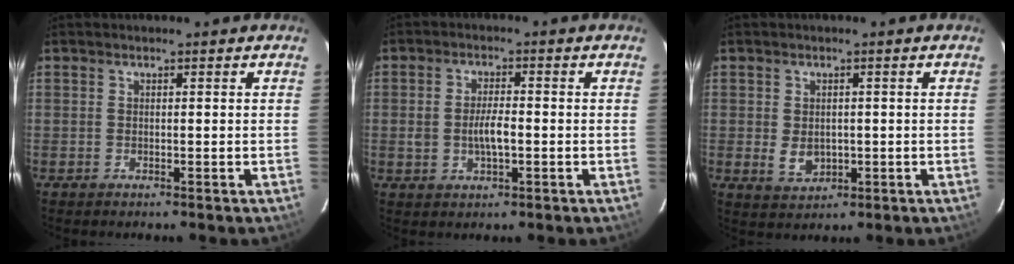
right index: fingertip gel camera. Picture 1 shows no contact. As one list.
[{"total": 4.6, "force": [-0.7, 2.0, 4.1], "torque": [-0.081, 0.002, -0.011]}, {"total": 4.2, "force": [-0.4, 3.2, 2.7], "torque": [-0.048, -0.005, 0.001]}]